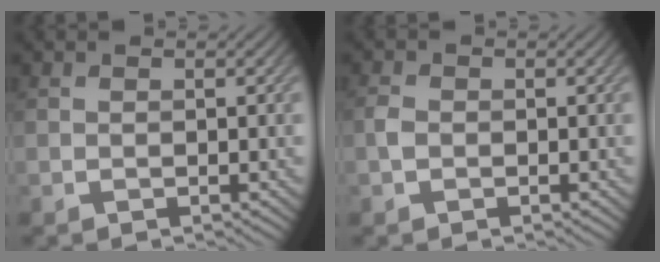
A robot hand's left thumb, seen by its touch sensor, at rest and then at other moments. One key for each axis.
{"total": 1.3, "fx": -0.4, "fy": 1.0, "fz": 0.7, "tx": -0.017, "ty": 0.002, "tz": -0.015}